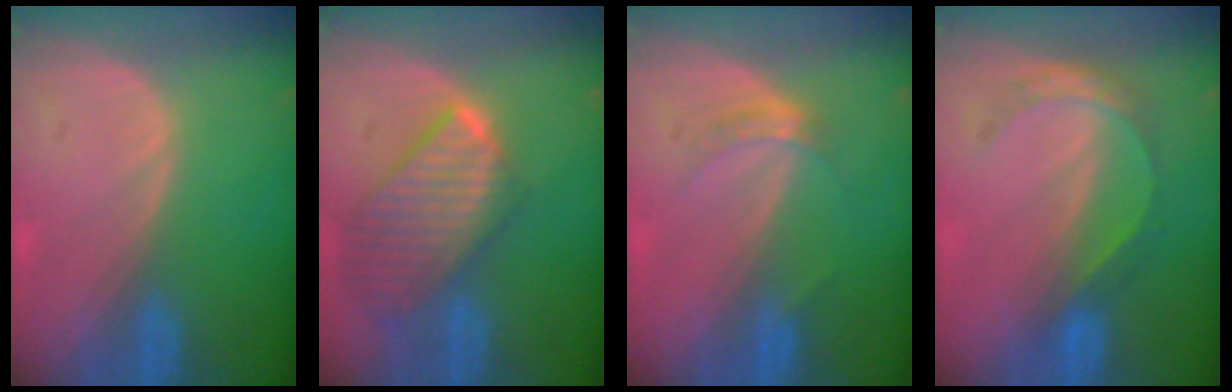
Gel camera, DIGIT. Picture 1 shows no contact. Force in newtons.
{"total": 9.7, "press": 8.4, "slide": 4.9}
{"total": 2.8, "press": 2.5, "slide": 1.3}
{"total": 5.2, "press": 4.6, "slide": 2.5}